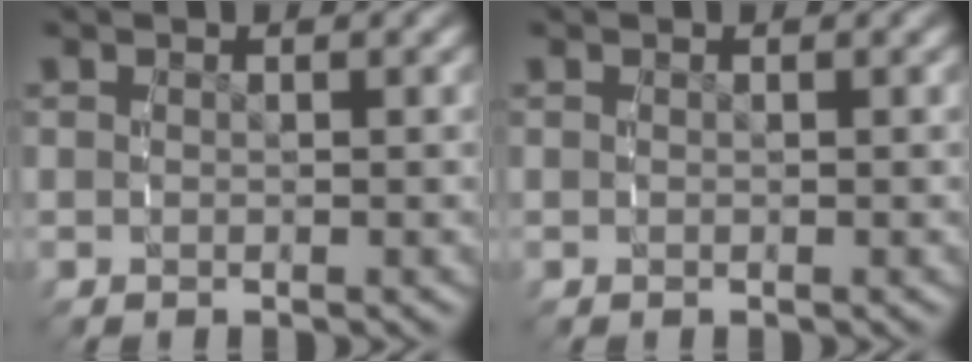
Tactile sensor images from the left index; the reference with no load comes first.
{"total": 0.0}